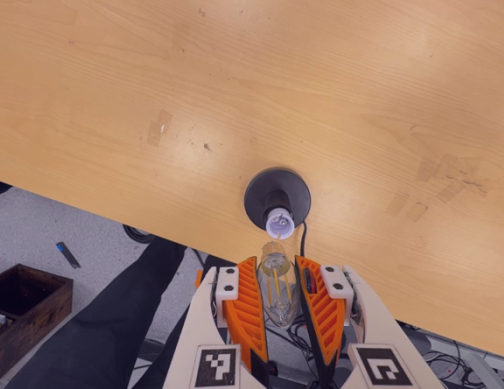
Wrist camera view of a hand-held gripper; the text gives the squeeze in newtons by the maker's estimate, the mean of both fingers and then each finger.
{"total": 13.4, "left": 14.1, "right": 12.7}